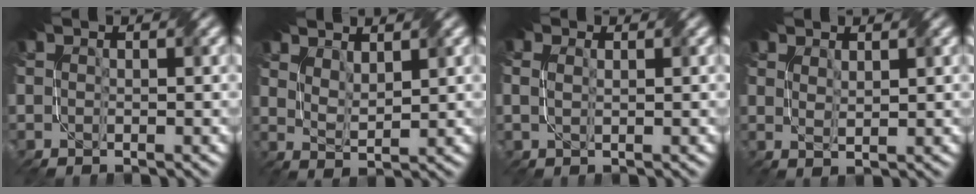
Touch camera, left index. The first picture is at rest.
{"total": 2.9, "force": [2.5, 0.9, 1.2], "torque": [-0.033, 0.000, 0.050]}
{"total": 1.7, "force": [0.9, 1.1, 0.9], "torque": [-0.016, 0.007, 0.003]}
{"total": 1.2, "force": [1.1, 0.2, 0.5], "torque": [-0.013, -0.004, 0.024]}